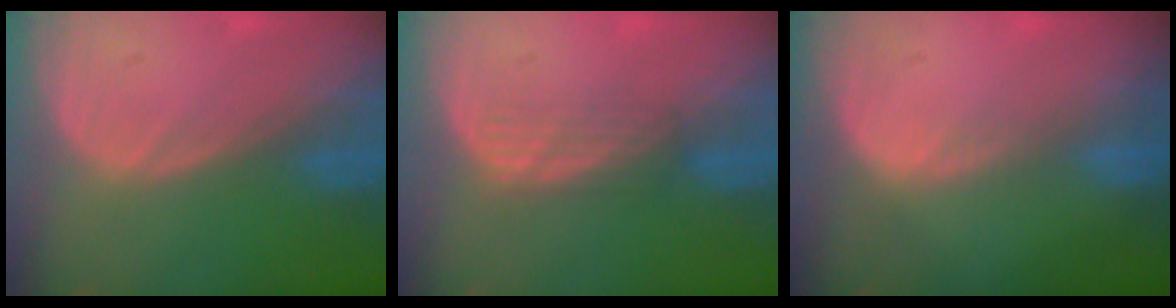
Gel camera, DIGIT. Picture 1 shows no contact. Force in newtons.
{"total": 3.1, "press": 2.5, "slide": 1.7}
{"total": 1.1, "press": 0.7, "slide": 0.9}